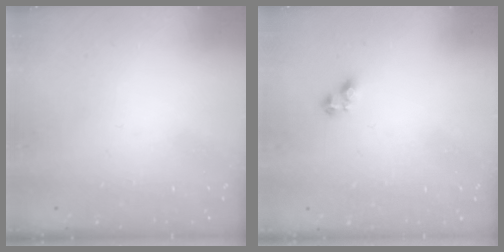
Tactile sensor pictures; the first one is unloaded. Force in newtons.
{"total": 3.2, "press": 3.1, "slide": 0.4}